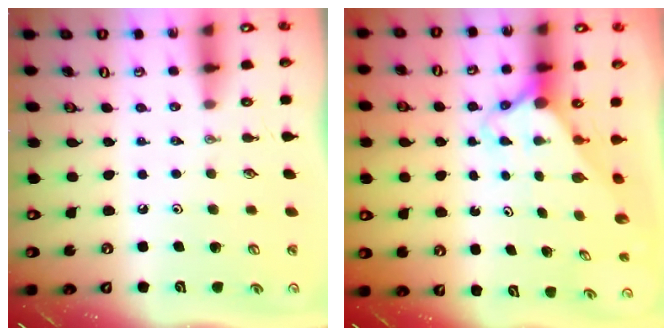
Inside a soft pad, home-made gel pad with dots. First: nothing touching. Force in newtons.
{"total": 2.7, "press": 2.7, "slide": 0.2}